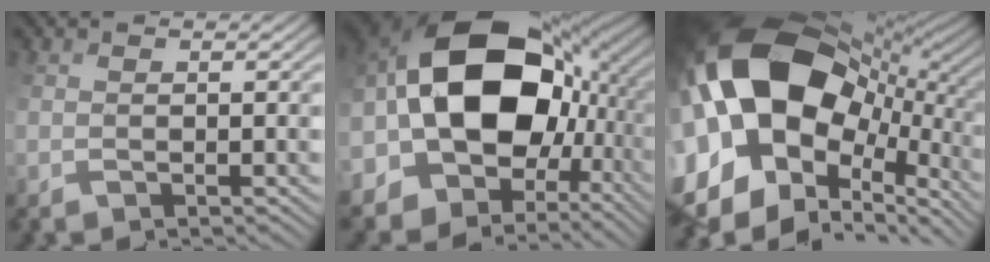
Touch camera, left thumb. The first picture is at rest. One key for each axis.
{"total": 20.5, "fx": 3.6, "fy": 13.9, "fz": 14.5, "tx": -0.294, "ty": 0.012, "tz": 0.070}
{"total": 21.2, "fx": 2.3, "fy": 14.3, "fz": 15.4, "tx": -0.344, "ty": -0.008, "tz": 0.062}